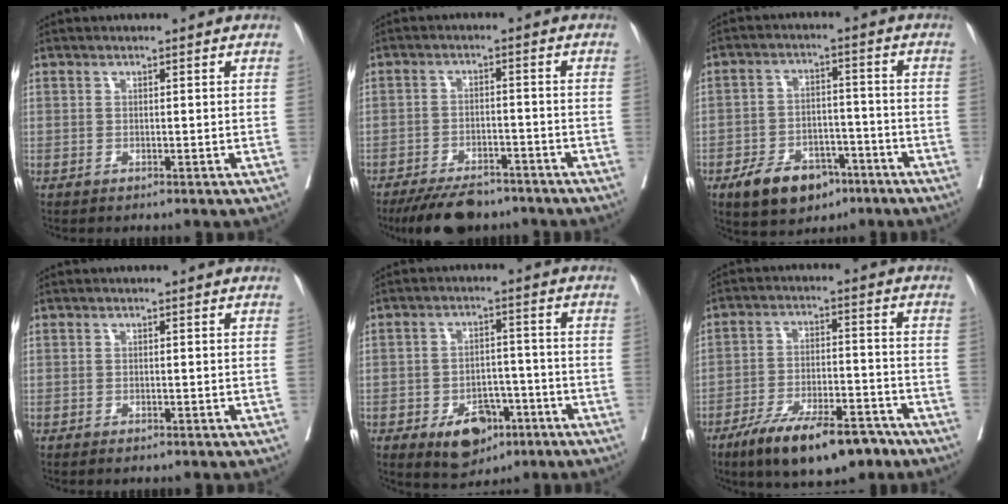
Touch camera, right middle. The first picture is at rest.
{"total": 8.6, "force": [-7.1, 3.2, 3.5], "torque": [-0.052, -0.008, -0.115]}
{"total": 9.5, "force": [-5.8, 5.4, 5.2], "torque": [-0.087, 0.004, -0.088]}
{"total": 0.7, "force": [-0.5, 0.2, 0.4], "torque": [-0.008, -0.002, -0.004]}
{"total": 8.3, "force": [-4.4, 4.9, 5.0], "torque": [-0.070, 0.005, -0.062]}
{"total": 13.8, "force": [-9.8, 4.2, 8.8], "torque": [-0.140, -0.008, -0.162]}